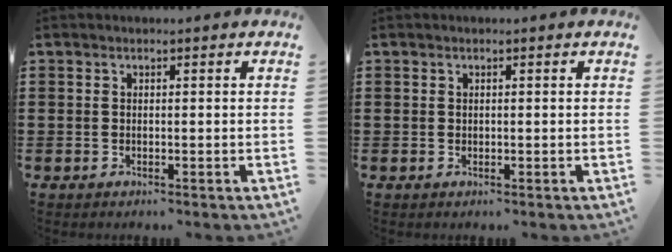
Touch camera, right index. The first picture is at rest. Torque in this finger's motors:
{"motor_torque": [0.70, 0.65, 0.00, 0.00]}